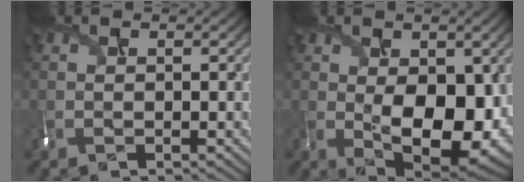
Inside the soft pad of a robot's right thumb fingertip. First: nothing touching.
{"total": 11.6, "force": [-0.6, 6.0, 9.9], "torque": [-0.152, -0.019, 0.014]}